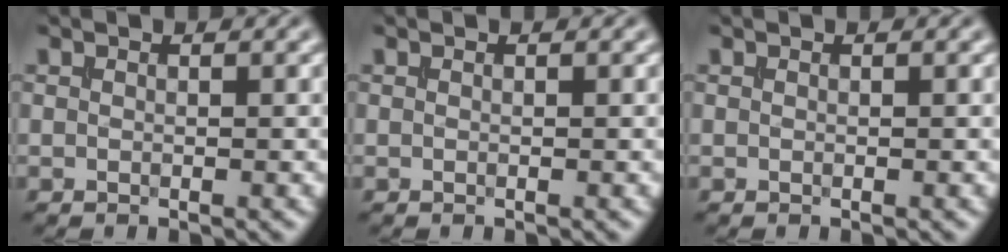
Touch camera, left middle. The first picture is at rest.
{"total": 0.0}
{"total": 0.0}